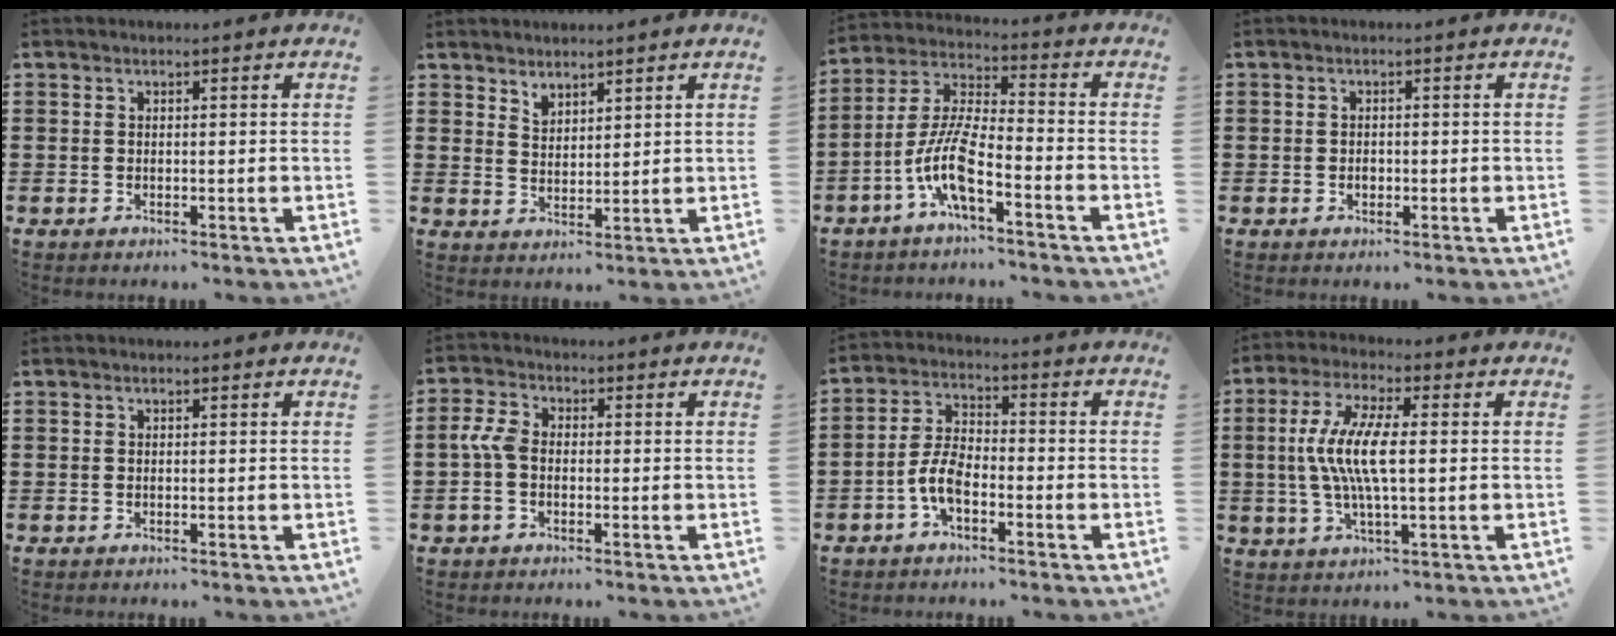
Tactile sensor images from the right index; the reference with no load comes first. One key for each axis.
{"total": 2.6, "fx": 2.5, "fy": 0.7, "fz": -0.1, "tx": -0.004, "ty": -0.001, "tz": 0.050}
{"total": 9.2, "fx": -4.9, "fy": 2.0, "fz": 7.5, "tx": -0.179, "ty": -0.010, "tz": -0.098}
{"total": 1.1, "fx": -0.2, "fy": 1.0, "fz": 0.3, "tx": -0.008, "ty": 0.003, "tz": -0.004}
{"total": 0.0}
{"total": 4.1, "fx": -0.9, "fy": 2.4, "fz": 3.2, "tx": -0.088, "ty": -0.006, "tz": -0.024}
{"total": 6.0, "fx": -2.6, "fy": 2.7, "fz": 4.7, "tx": -0.115, "ty": 0.002, "tz": -0.057}
{"total": 8.5, "fx": 0.2, "fy": 2.0, "fz": 8.3, "tx": -0.184, "ty": -0.012, "tz": -0.005}